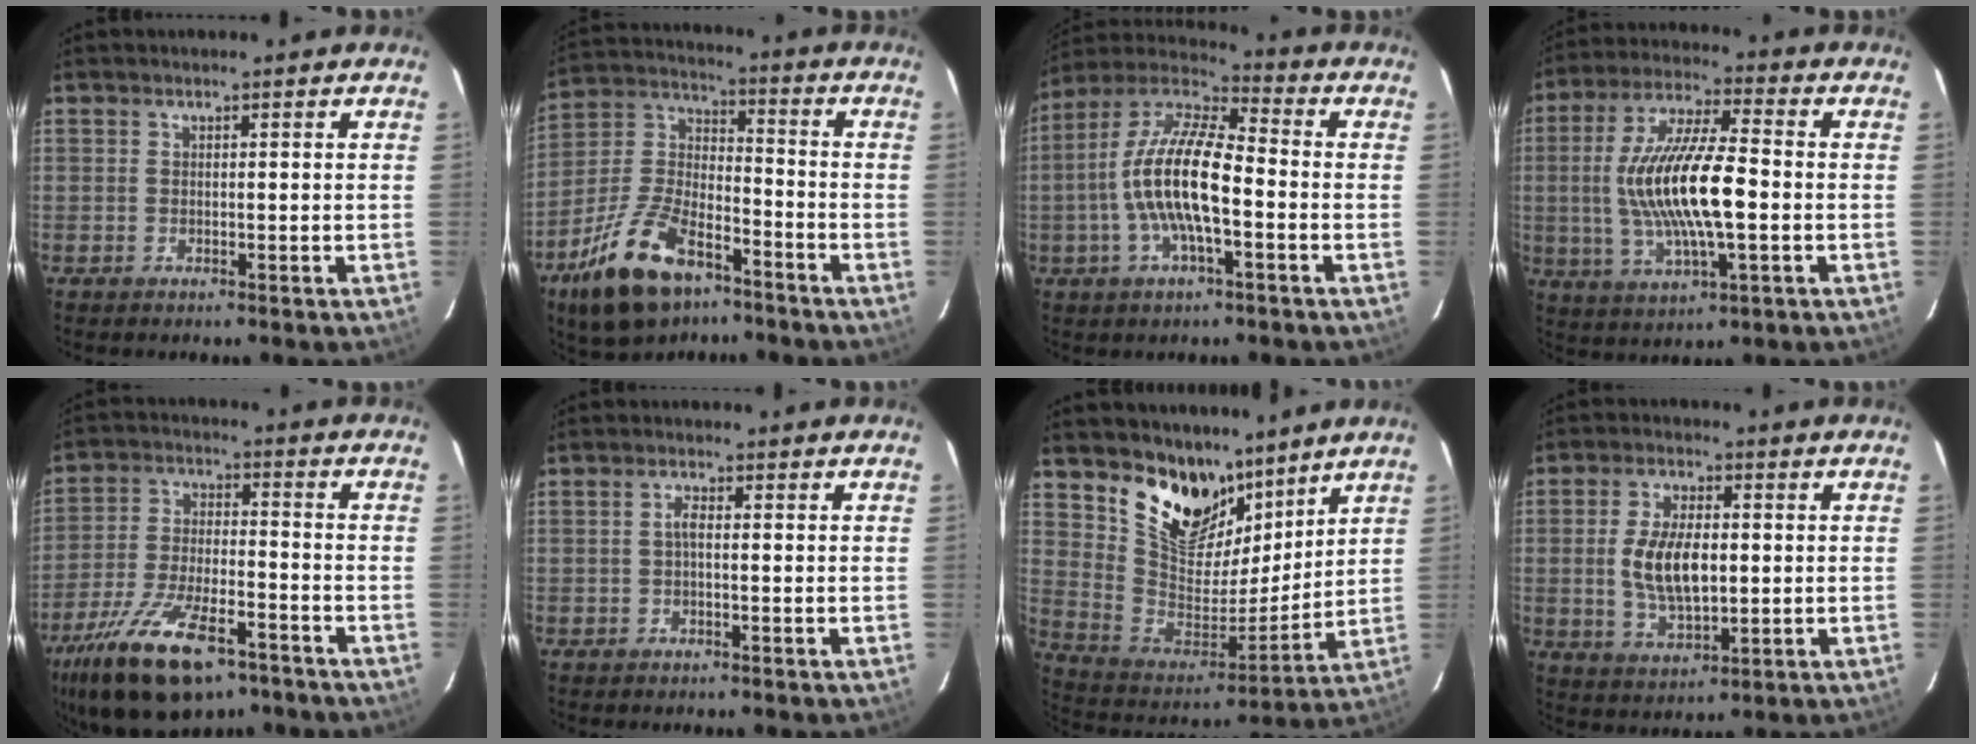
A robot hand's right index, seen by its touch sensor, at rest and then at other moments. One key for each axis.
{"total": 18.2, "fx": -11.0, "fy": 8.8, "fz": 11.5, "tx": -0.243, "ty": 0.002, "tz": -0.199}
{"total": 14.9, "fx": -3.0, "fy": 4.5, "fz": 13.9, "tx": -0.270, "ty": 0.005, "tz": -0.062}
{"total": 16.5, "fx": -1.2, "fy": 4.5, "fz": 15.8, "tx": -0.310, "ty": 0.003, "tz": -0.021}
{"total": 19.3, "fx": -12.6, "fy": 7.8, "fz": 12.3, "tx": -0.252, "ty": -0.030, "tz": -0.214}
{"total": 1.4, "fx": -0.2, "fy": 0.5, "fz": 1.3, "tx": -0.026, "ty": 0.007, "tz": -0.005}
{"total": 16.9, "fx": 11.8, "fy": 9.0, "fz": 8.0, "tx": -0.168, "ty": -0.015, "tz": 0.224}
{"total": 10.1, "fx": 0.0, "fy": 4.9, "fz": 8.8, "tx": -0.173, "ty": 0.000, "tz": 0.006}